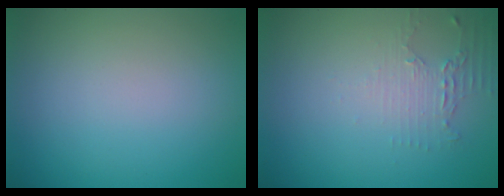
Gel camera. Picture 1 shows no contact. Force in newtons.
{"total": 2.2, "press": 1.6, "slide": 1.5}